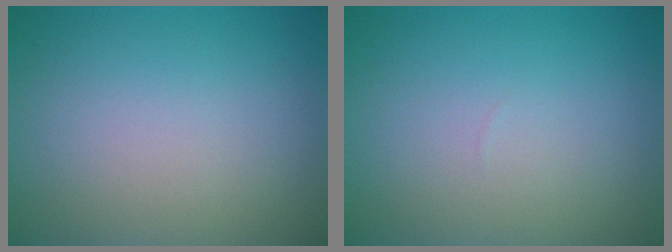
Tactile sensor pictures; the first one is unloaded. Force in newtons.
{"total": 0.0}